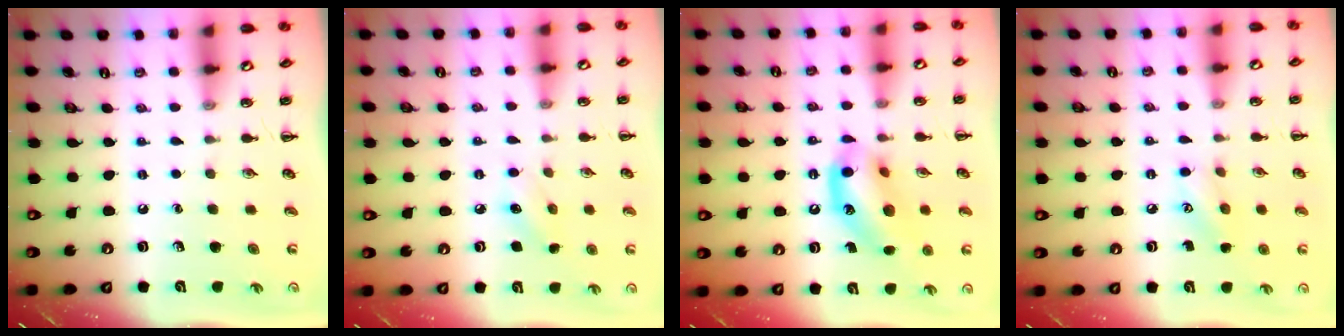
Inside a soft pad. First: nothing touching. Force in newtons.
{"total": 5.6, "press": 5.4, "slide": 1.4}
{"total": 14.8, "press": 14.4, "slide": 3.3}
{"total": 7.7, "press": 7.6, "slide": 1.0}